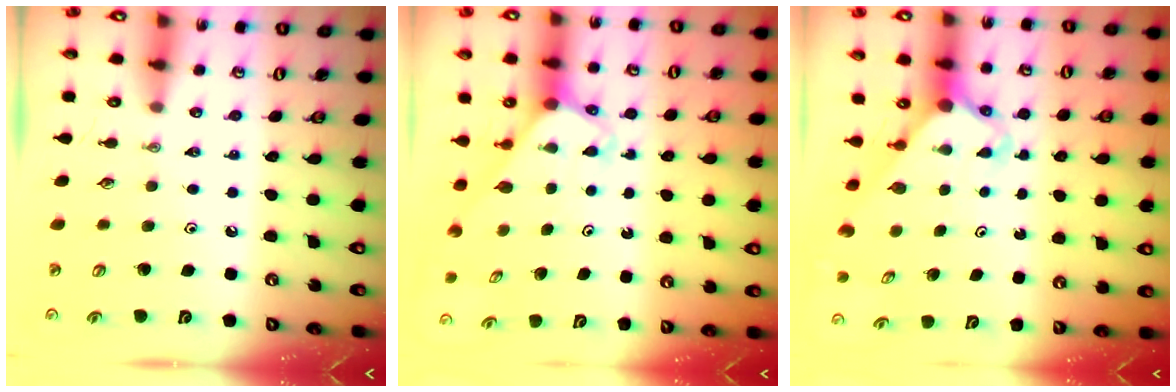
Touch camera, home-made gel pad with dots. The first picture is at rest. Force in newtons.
{"total": 2.9, "press": 2.9, "slide": 0.2}
{"total": 3.1, "press": 3.1, "slide": 0.2}